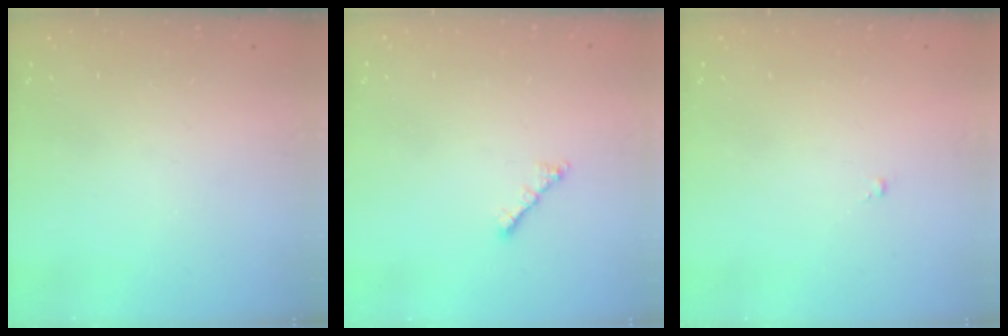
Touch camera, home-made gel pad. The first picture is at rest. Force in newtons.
{"total": 1.8, "press": 1.8, "slide": 0.5}
{"total": 0.0}